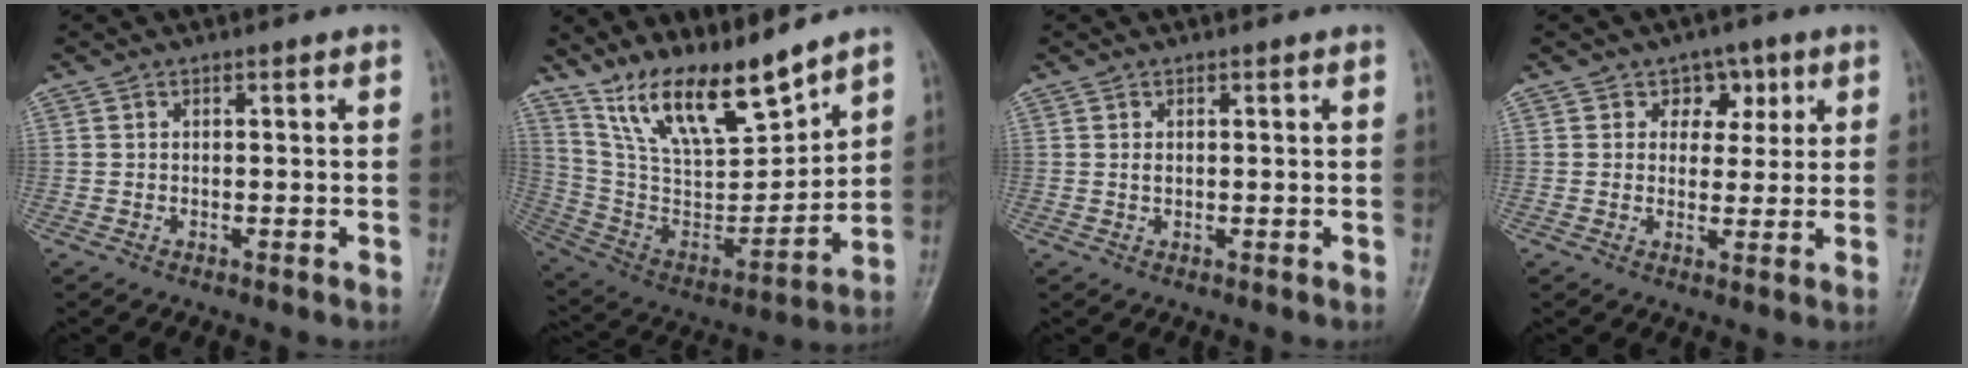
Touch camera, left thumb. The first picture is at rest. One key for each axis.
{"total": 17.7, "fx": 13.9, "fy": 4.9, "fz": 9.9, "tx": -0.140, "ty": -0.077, "tz": 0.270}
{"total": 0.9, "fx": 0.3, "fy": 0.6, "fz": 0.6, "tx": -0.011, "ty": -0.001, "tz": 0.008}
{"total": 5.1, "fx": 2.2, "fy": 4.2, "fz": 2.1, "tx": 0.011, "ty": -0.004, "tz": 0.028}